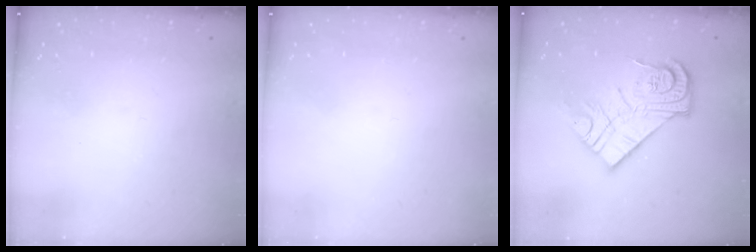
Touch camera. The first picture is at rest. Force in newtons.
{"total": 1.5, "press": 1.5, "slide": 0.1}
{"total": 16.3, "press": 16.2, "slide": 1.1}